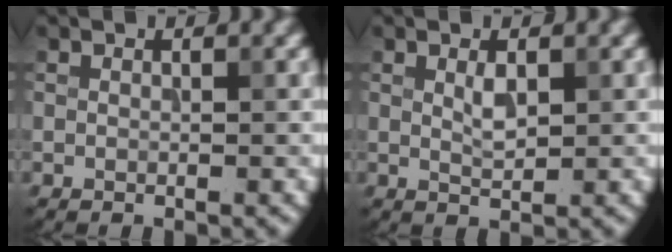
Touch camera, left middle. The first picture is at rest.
{"total": 1.0, "force": [0.1, 0.2, 0.9], "torque": [-0.021, -0.005, 0.001]}